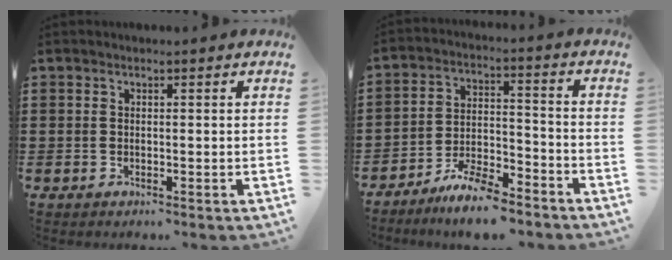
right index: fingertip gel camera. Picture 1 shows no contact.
{"total": 7.6, "force": [-7.1, 0.9, 2.6], "torque": [-0.049, 0.013, -0.134]}